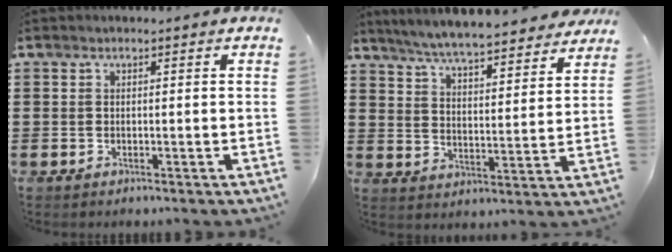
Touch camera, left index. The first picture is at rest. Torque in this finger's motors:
{"motor_torque": [2.14, 0.00, -0.49, -0.18]}